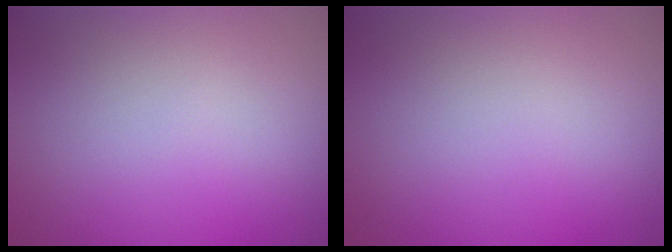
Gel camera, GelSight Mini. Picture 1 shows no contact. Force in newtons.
{"total": 0.0}